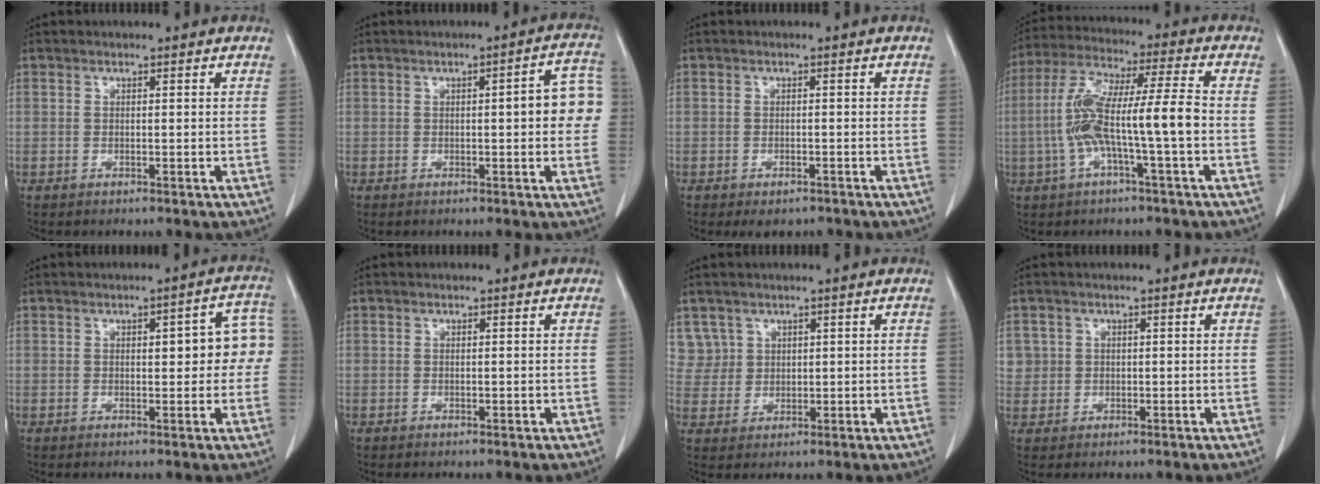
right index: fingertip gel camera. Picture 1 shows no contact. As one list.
[{"total": 7.2, "force": [0.2, 1.6, 7.0], "torque": [-0.078, 0.023, -0.002]}, {"total": 3.0, "force": [-2.3, 1.5, 1.2], "torque": [-0.012, -0.001, -0.025]}, {"total": 11.9, "force": [-2.1, 0.4, 11.7], "torque": [-0.236, 0.025, -0.043]}, {"total": 7.9, "force": [0.9, 2.8, 7.4], "torque": [-0.077, 0.030, 0.009]}, {"total": 0.0}, {"total": 4.2, "force": [2.4, 3.4, -0.5], "torque": [0.025, 0.007, 0.050]}, {"total": 2.3, "force": [0.7, 2.2, -0.1], "torque": [0.022, 0.005, 0.012]}]